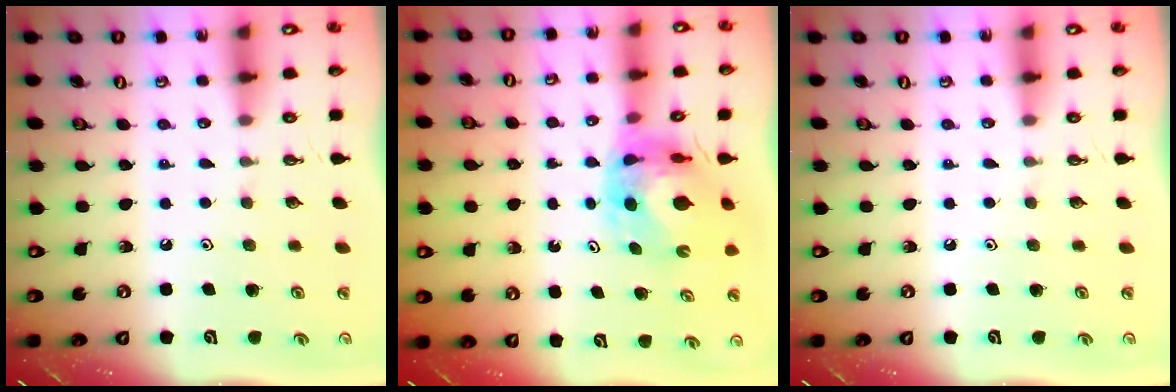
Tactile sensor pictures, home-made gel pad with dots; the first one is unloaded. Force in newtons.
{"total": 9.0, "press": 9.0, "slide": 1.0}
{"total": 0.0}